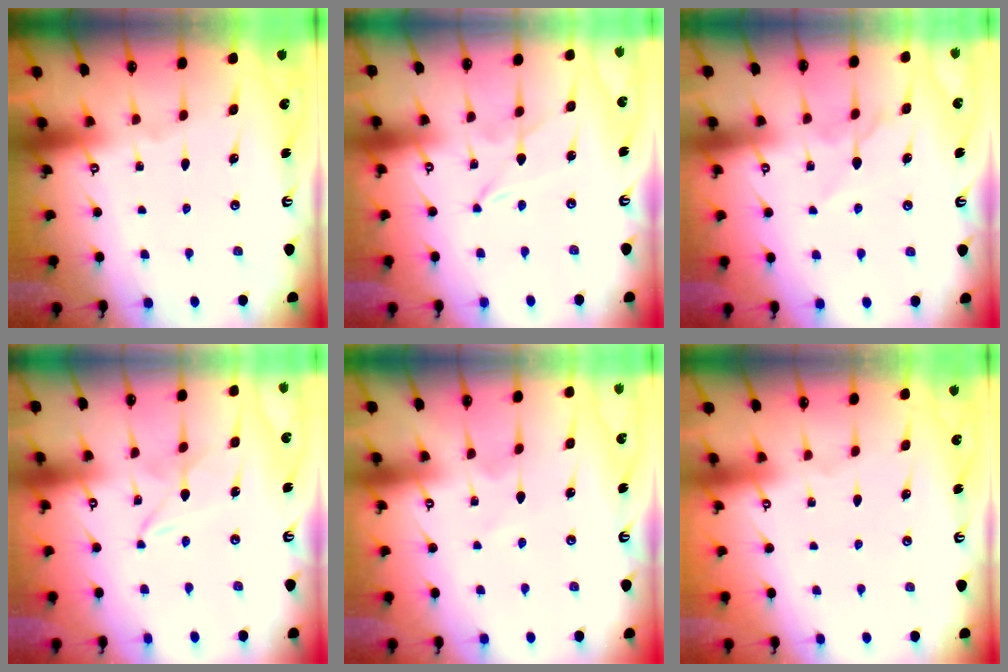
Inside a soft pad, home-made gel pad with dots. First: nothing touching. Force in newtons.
{"total": 1.1, "press": 1.1, "slide": 0.1}
{"total": 5.3, "press": 5.2, "slide": 0.7}
{"total": 1.7, "press": 1.7, "slide": 0.0}
{"total": 2.2, "press": 2.2, "slide": 0.3}
{"total": 0.0}